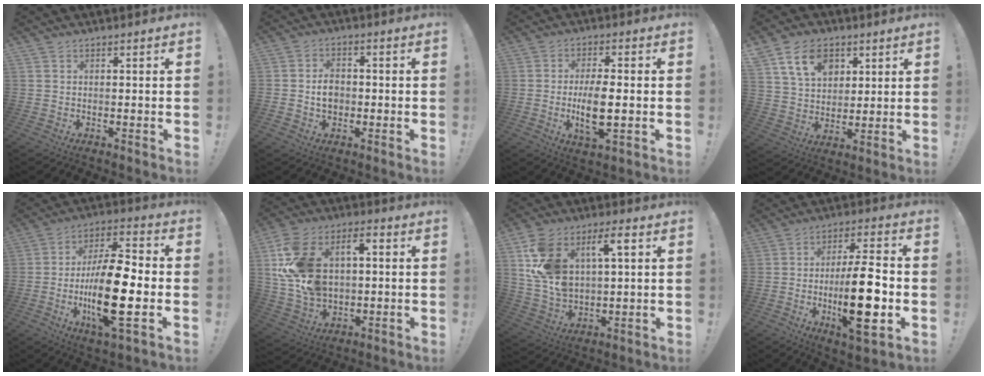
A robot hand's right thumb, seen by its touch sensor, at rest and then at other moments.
{"total": 5.3, "force": [-0.9, 4.0, 3.4], "torque": [-0.036, 0.005, -0.018]}
{"total": 9.5, "force": [-1.2, 3.0, 8.9], "torque": [-0.167, -0.014, -0.027]}
{"total": 13.6, "force": [6.8, 9.6, 6.8], "torque": [-0.110, -0.017, 0.132]}
{"total": 19.9, "force": [-4.2, 6.4, 18.4], "torque": [-0.333, 0.004, -0.070]}
{"total": 18.6, "force": [3.1, 13.7, 12.2], "torque": [-0.233, 0.002, 0.055]}
{"total": 14.9, "force": [5.6, 8.9, 10.6], "torque": [-0.206, -0.008, 0.100]}
{"total": 18.1, "force": [-3.6, 4.9, 17.0], "torque": [-0.278, 0.000, -0.059]}